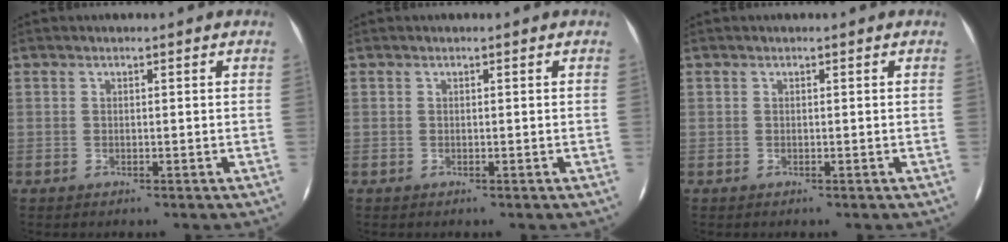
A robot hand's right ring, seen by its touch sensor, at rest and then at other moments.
{"total": 0.0}
{"total": 0.0}